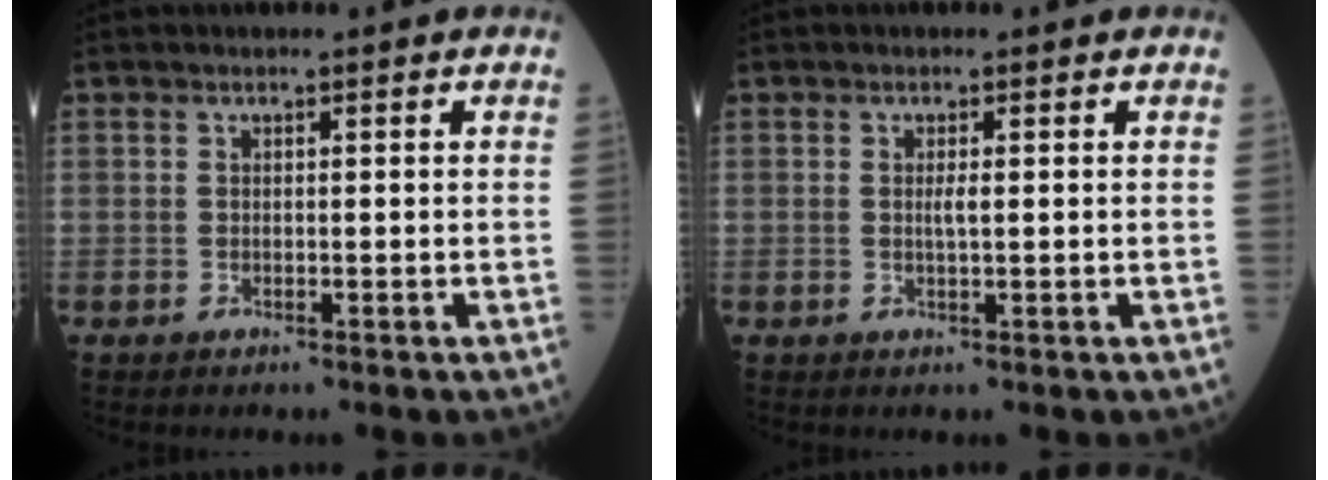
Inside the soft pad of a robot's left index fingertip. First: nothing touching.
{"total": 1.2, "force": [0.3, 0.1, 1.2], "torque": [-0.028, 0.000, 0.004]}